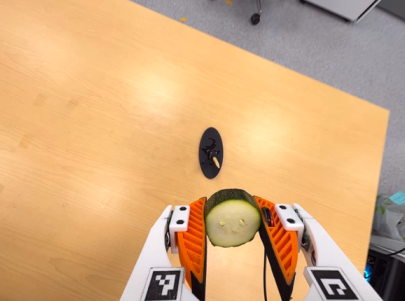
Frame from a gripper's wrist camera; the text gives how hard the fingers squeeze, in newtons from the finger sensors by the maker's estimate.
{"total": 11.3, "left": 11.1, "right": 11.5}